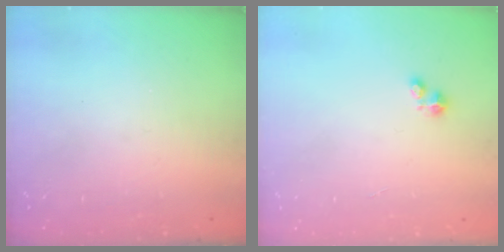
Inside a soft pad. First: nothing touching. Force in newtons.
{"total": 1.9, "press": 1.8, "slide": 0.2}